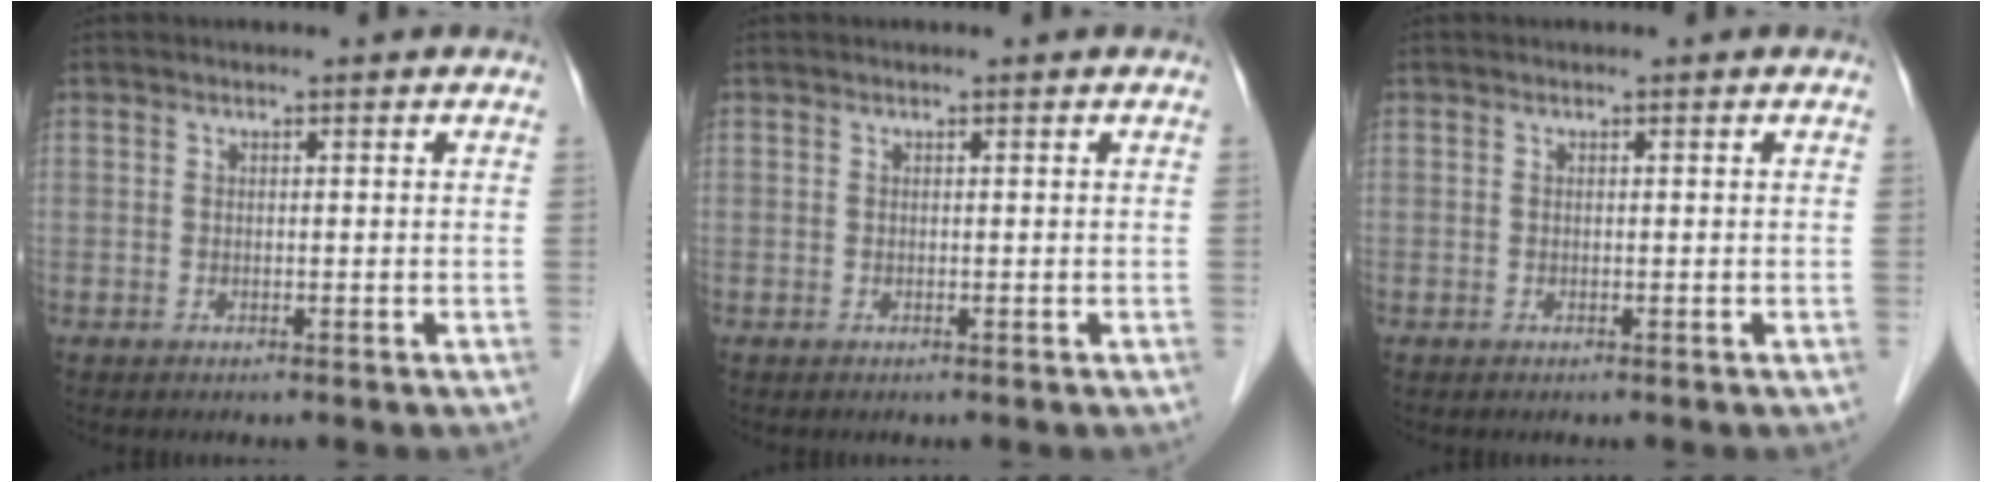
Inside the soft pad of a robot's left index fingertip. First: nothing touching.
{"total": 0.0}
{"total": 0.0}